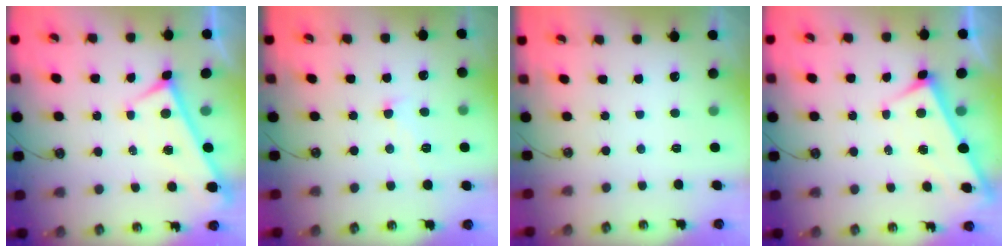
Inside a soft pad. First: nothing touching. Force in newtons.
{"total": 0.9, "press": 0.7, "slide": 0.6}
{"total": 0.0}
{"total": 2.7, "press": 2.7, "slide": 0.1}